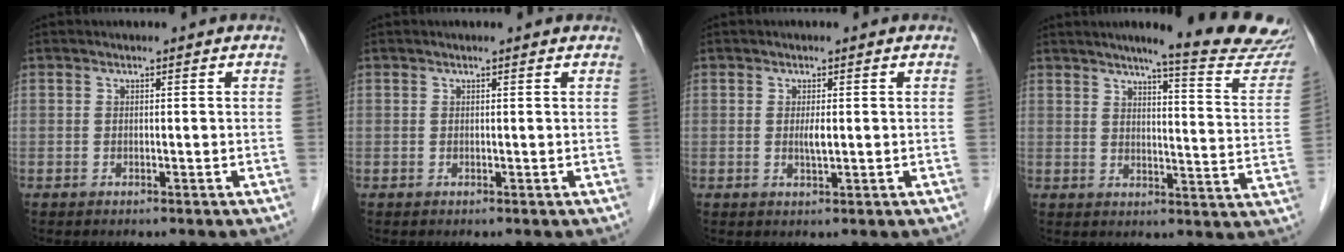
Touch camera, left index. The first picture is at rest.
{"total": 1.0, "force": [0.9, 0.0, 0.4], "torque": [-0.013, 0.008, 0.011]}
{"total": 1.6, "force": [0.1, 0.2, 1.6], "torque": [-0.033, -0.003, 0.003]}
{"total": 16.3, "force": [14.6, 0.2, 7.2], "torque": [-0.082, -0.066, 0.165]}